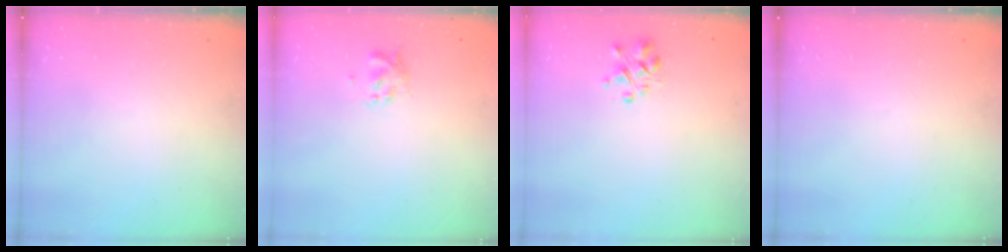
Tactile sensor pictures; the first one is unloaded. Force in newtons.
{"total": 2.8, "press": 2.8, "slide": 0.6}
{"total": 2.3, "press": 2.2, "slide": 0.4}
{"total": 0.0}